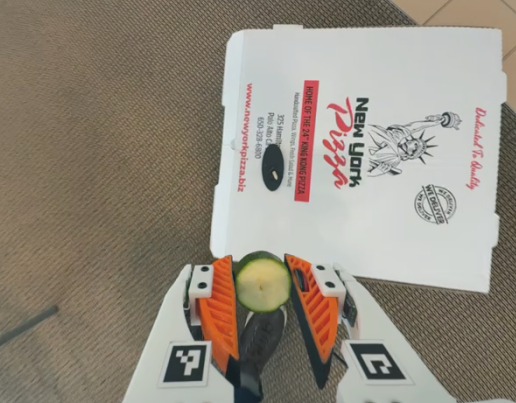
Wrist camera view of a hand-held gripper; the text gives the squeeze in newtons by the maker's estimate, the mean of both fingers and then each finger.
{"total": 9.3, "left": 9.2, "right": 9.4}